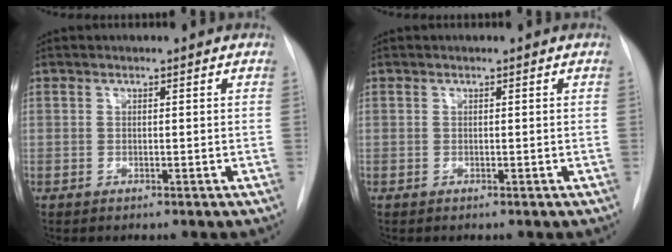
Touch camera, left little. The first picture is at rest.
{"total": 0.0}